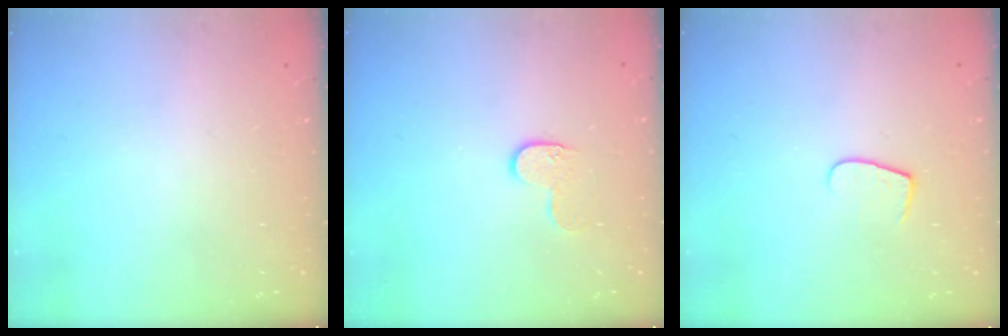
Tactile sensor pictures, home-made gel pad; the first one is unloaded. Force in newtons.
{"total": 5.6, "press": 5.6, "slide": 0.5}
{"total": 5.5, "press": 5.5, "slide": 0.5}